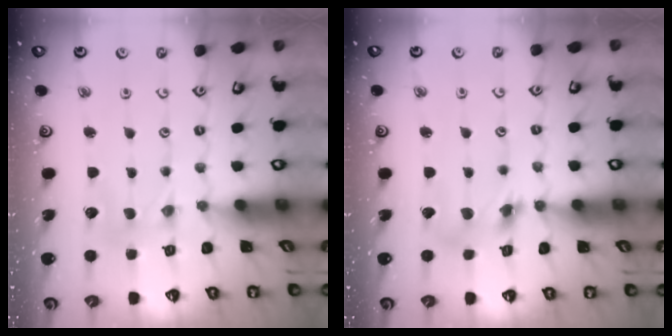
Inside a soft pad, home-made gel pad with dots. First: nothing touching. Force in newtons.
{"total": 6.3, "press": 6.3, "slide": 0.7}